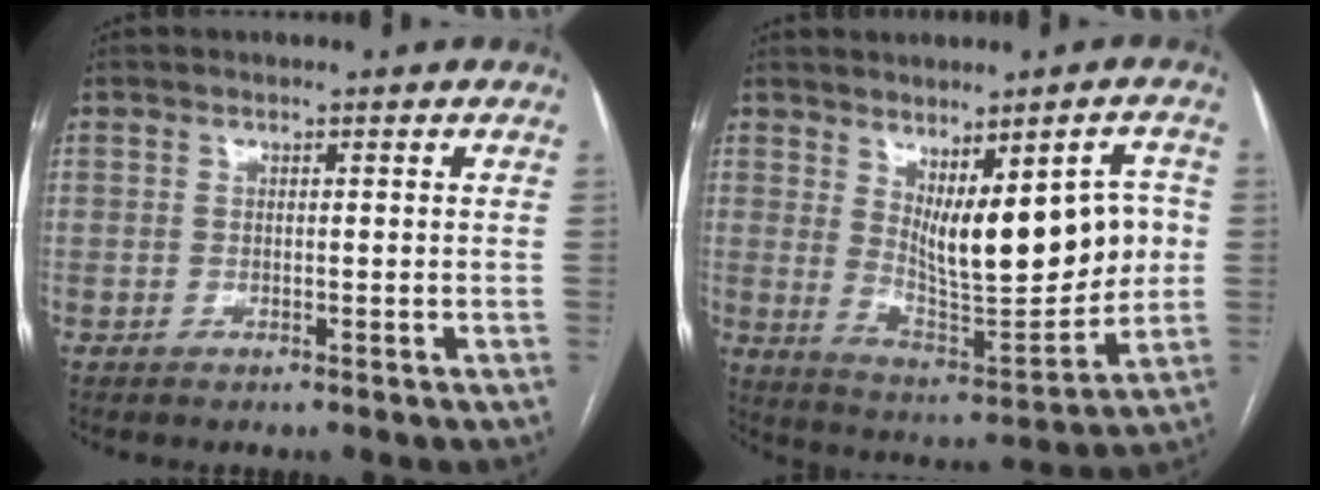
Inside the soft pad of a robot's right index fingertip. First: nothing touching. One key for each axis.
{"total": 15.4, "fx": 2.8, "fy": 4.6, "fz": 14.4, "tx": -0.208, "ty": -0.009, "tz": 0.063}